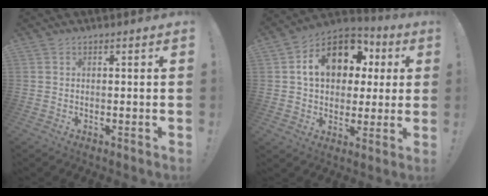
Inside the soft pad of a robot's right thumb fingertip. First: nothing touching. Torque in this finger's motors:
{"motor_torque": [2.19, 2.36, 1.08, 0.17, 0.54]}